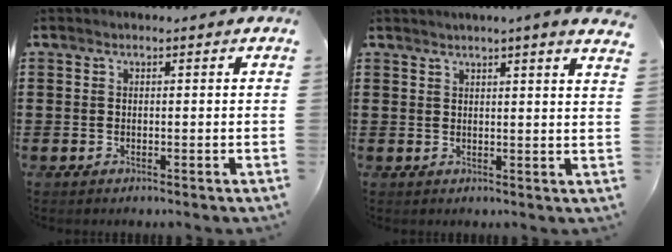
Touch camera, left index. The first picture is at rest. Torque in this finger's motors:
{"motor_torque": [2.14, 0.00, 0.29, 0.12]}